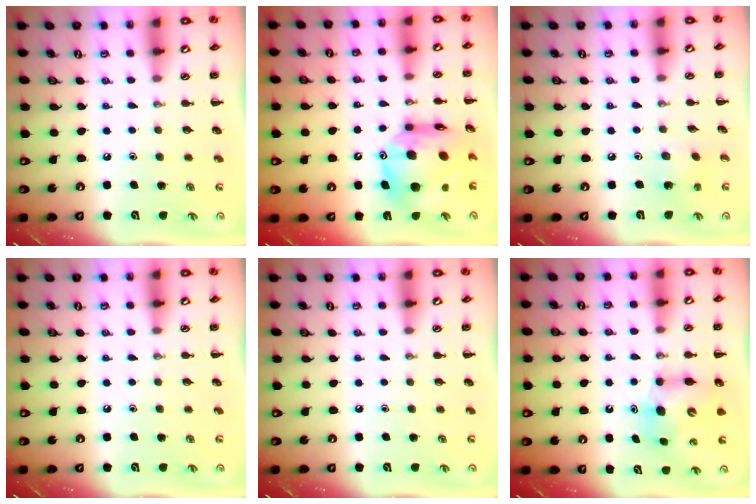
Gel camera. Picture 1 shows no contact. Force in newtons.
{"total": 15.1, "press": 14.4, "slide": 4.5}
{"total": 1.6, "press": 1.5, "slide": 0.6}
{"total": 0.0}
{"total": 0.0}
{"total": 7.1, "press": 7.0, "slide": 0.8}